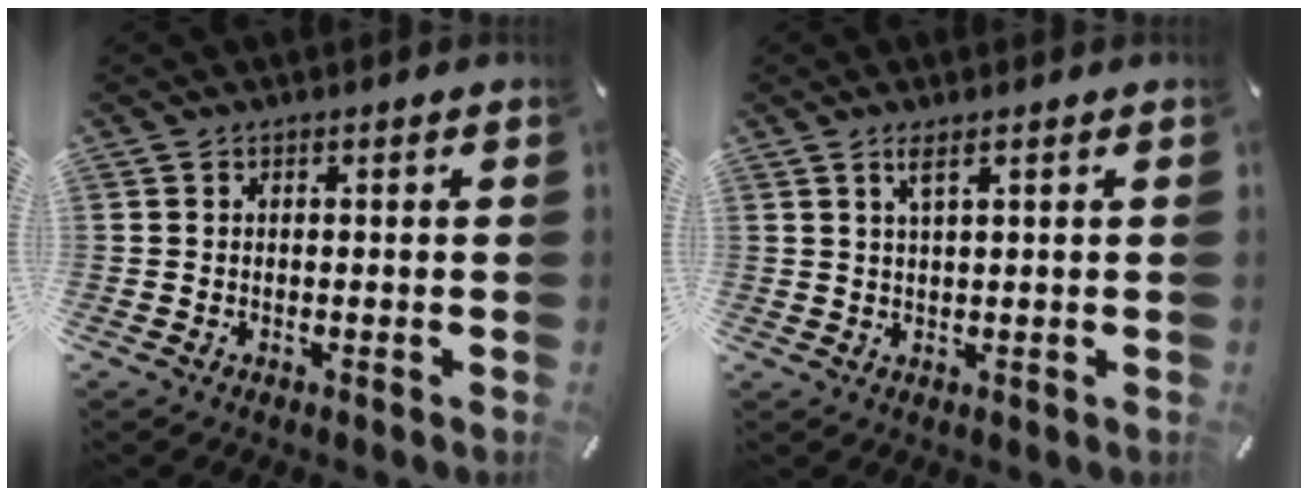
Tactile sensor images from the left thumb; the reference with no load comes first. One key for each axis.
{"total": 2.7, "fx": 1.6, "fy": 0.2, "fz": 2.1, "tx": -0.047, "ty": -0.001, "tz": 0.028}